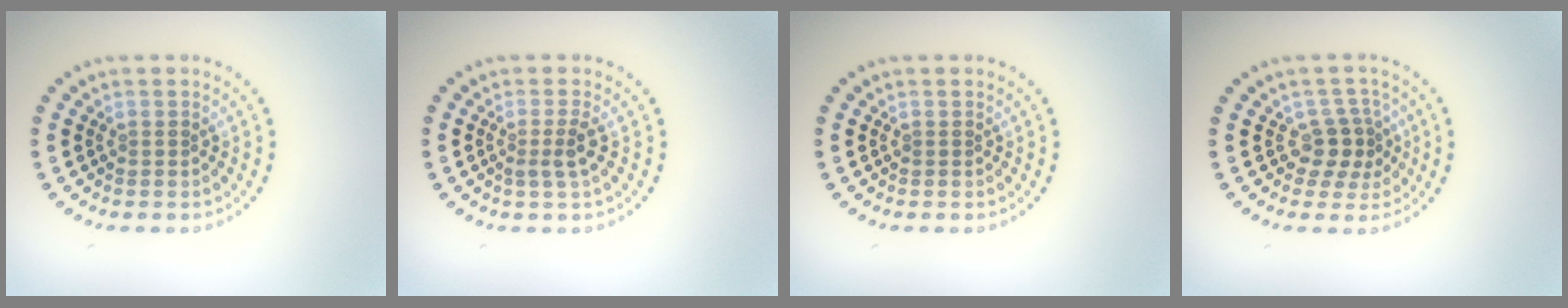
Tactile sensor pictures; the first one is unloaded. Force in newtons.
{"total": 1.7, "press": 1.3, "slide": 1.1}
{"total": 0.0}
{"total": 2.6, "press": 2.2, "slide": 1.4}